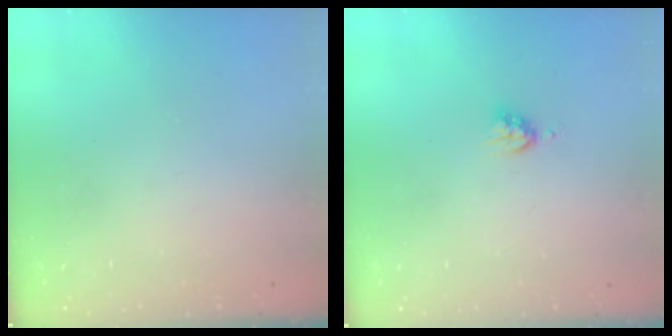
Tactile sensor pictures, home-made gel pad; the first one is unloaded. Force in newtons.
{"total": 4.2, "press": 4.2, "slide": 0.6}